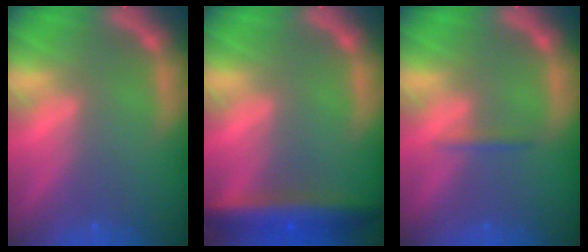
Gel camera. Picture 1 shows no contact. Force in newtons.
{"total": 6.0}
{"total": 0.9}